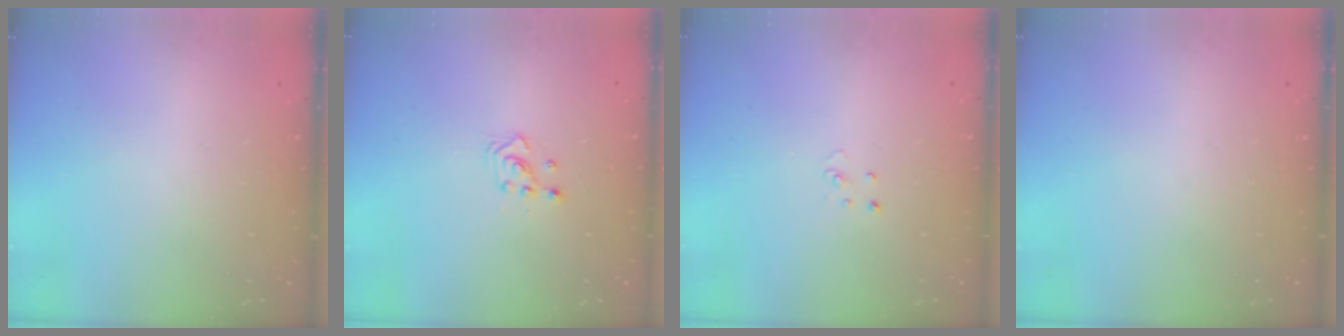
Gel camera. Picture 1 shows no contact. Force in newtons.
{"total": 2.4, "press": 2.4, "slide": 0.3}
{"total": 3.1, "press": 3.1, "slide": 0.2}
{"total": 0.0}